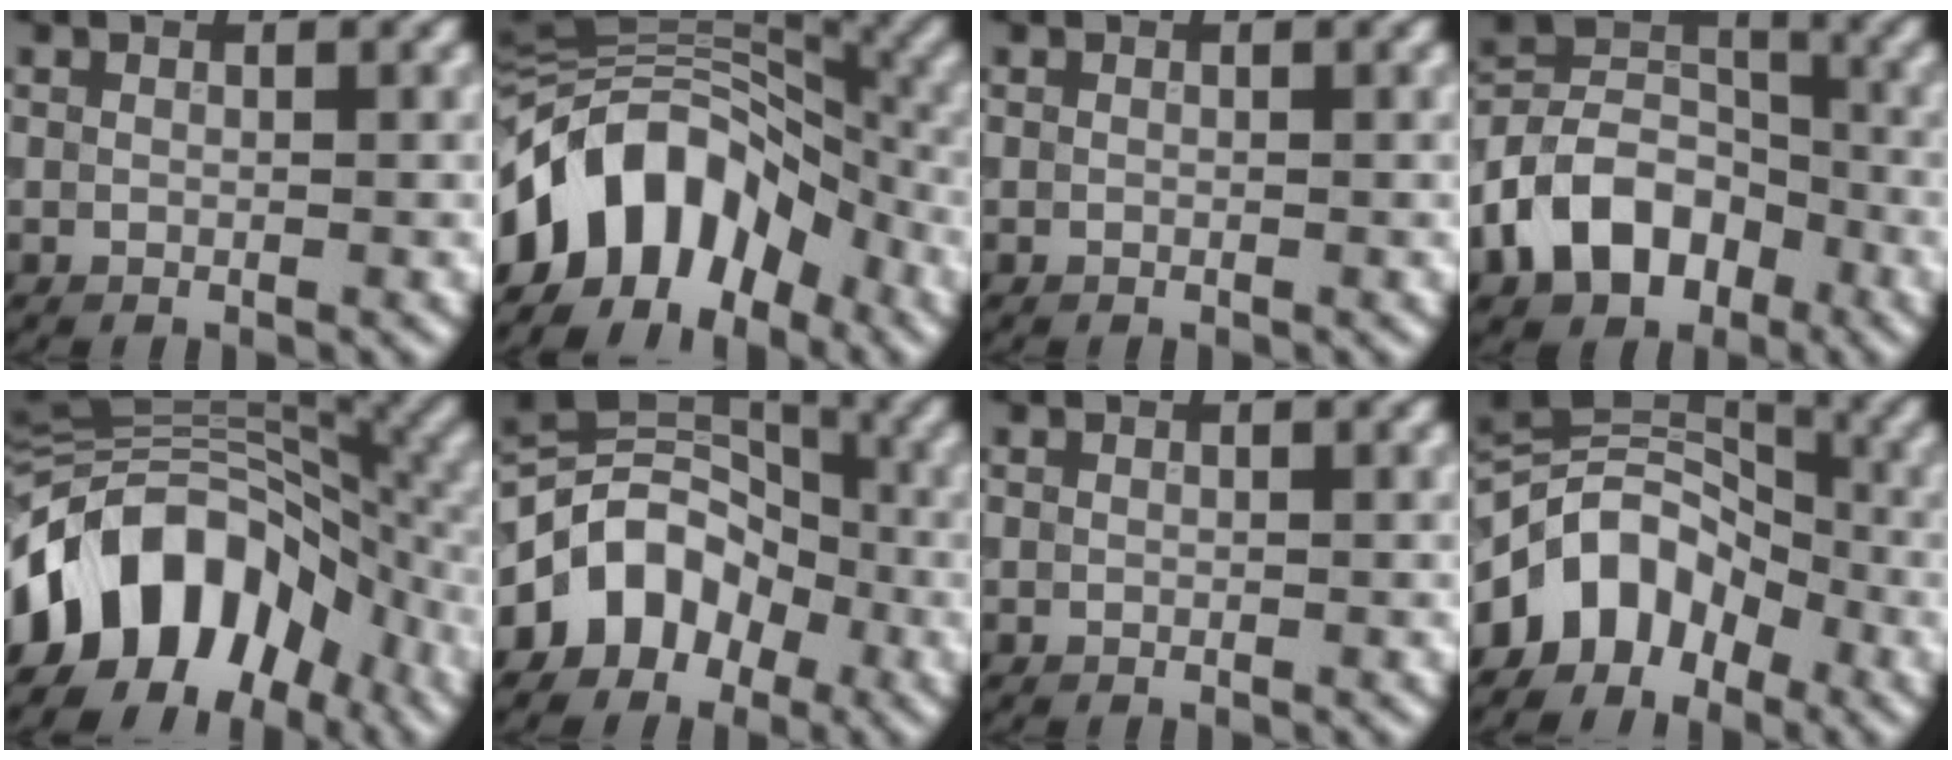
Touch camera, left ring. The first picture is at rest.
{"total": 11.4, "force": [-5.3, 7.4, 7.0], "torque": [-0.098, 0.027, -0.109]}
{"total": 0.0}
{"total": 8.6, "force": [-3.9, 6.1, 4.7], "torque": [-0.082, 0.008, -0.088]}
{"total": 12.6, "force": [-5.5, 8.3, 7.7], "torque": [-0.112, 0.025, -0.112]}
{"total": 6.5, "force": [-2.8, 5.1, 2.9], "torque": [-0.020, 0.011, -0.061]}
{"total": 0.0}
{"total": 6.9, "force": [-3.4, 4.8, 3.5], "torque": [-0.036, 0.014, -0.075]}